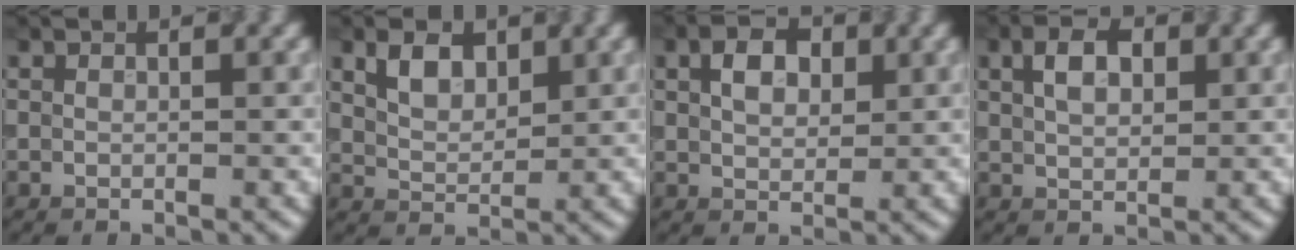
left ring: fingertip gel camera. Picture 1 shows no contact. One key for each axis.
{"total": 3.1, "fx": 1.6, "fy": 1.8, "fz": 1.9, "tx": -0.038, "ty": 0.002, "tz": 0.031}
{"total": 3.3, "fx": 1.0, "fy": 2.2, "fz": 2.2, "tx": -0.042, "ty": 0.006, "tz": 0.016}
{"total": 3.3, "fx": 1.2, "fy": 1.9, "fz": 2.4, "tx": -0.046, "ty": 0.007, "tz": 0.020}